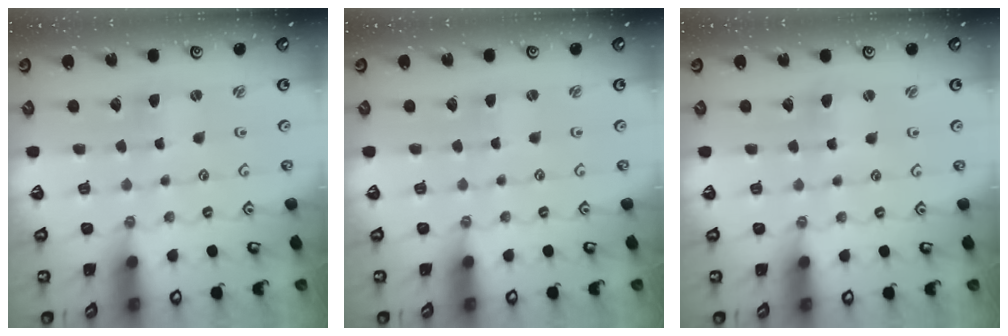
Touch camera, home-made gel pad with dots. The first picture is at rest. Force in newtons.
{"total": 0.7, "press": 0.7, "slide": 0.2}
{"total": 2.3, "press": 2.3, "slide": 0.3}